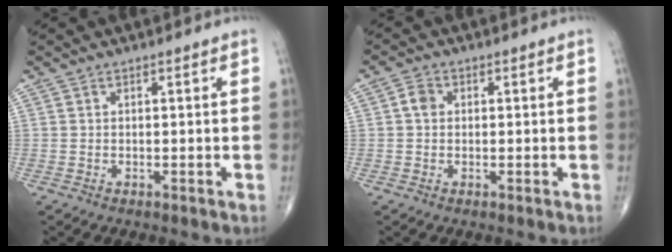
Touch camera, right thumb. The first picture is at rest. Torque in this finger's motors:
{"motor_torque": [0.23, 1.04, 0.21, -0.10, 0.01]}